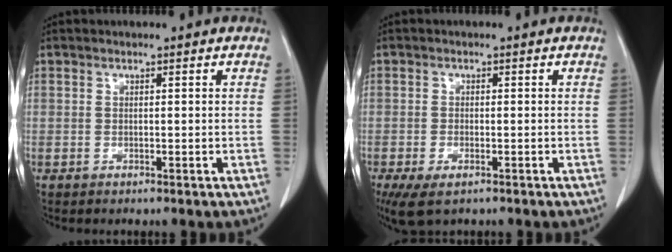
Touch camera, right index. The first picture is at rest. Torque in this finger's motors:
{"motor_torque": [0.30, -0.24, 0.22, 0.05]}